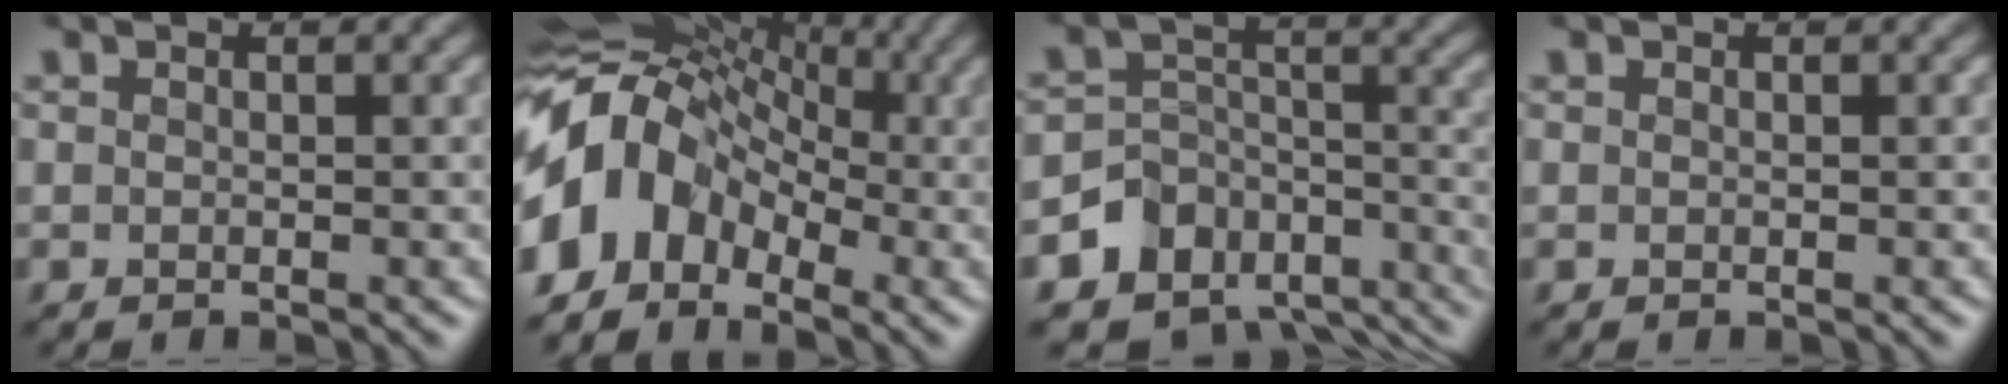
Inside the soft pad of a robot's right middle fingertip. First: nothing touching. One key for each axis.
{"total": 10.0, "fx": -2.6, "fy": 7.5, "fz": 6.0, "tx": -0.113, "ty": 0.016, "tz": -0.068}
{"total": 11.4, "fx": -8.0, "fy": 7.8, "fz": 2.3, "tx": -0.054, "ty": -0.005, "tz": -0.116}
{"total": 0.0}